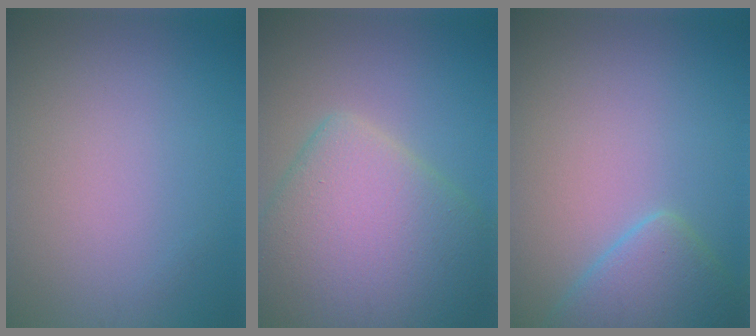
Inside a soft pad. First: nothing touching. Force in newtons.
{"total": 9.9, "press": 9.9, "slide": 0.5}
{"total": 4.5, "press": 4.4, "slide": 0.3}